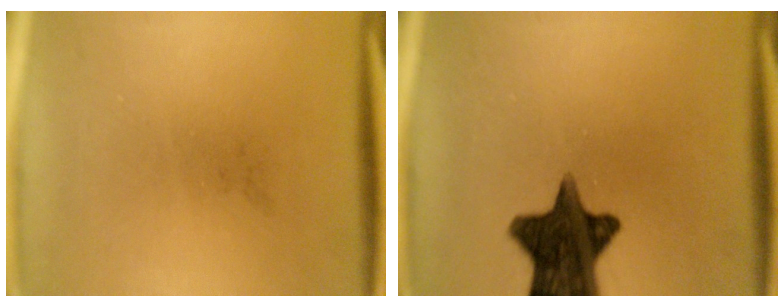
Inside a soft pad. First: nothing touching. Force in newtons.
{"total": 14.3}